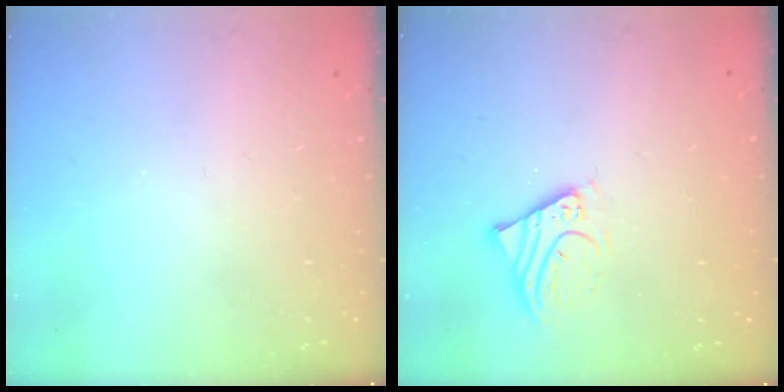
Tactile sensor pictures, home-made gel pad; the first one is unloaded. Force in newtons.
{"total": 4.2, "press": 4.2, "slide": 0.3}